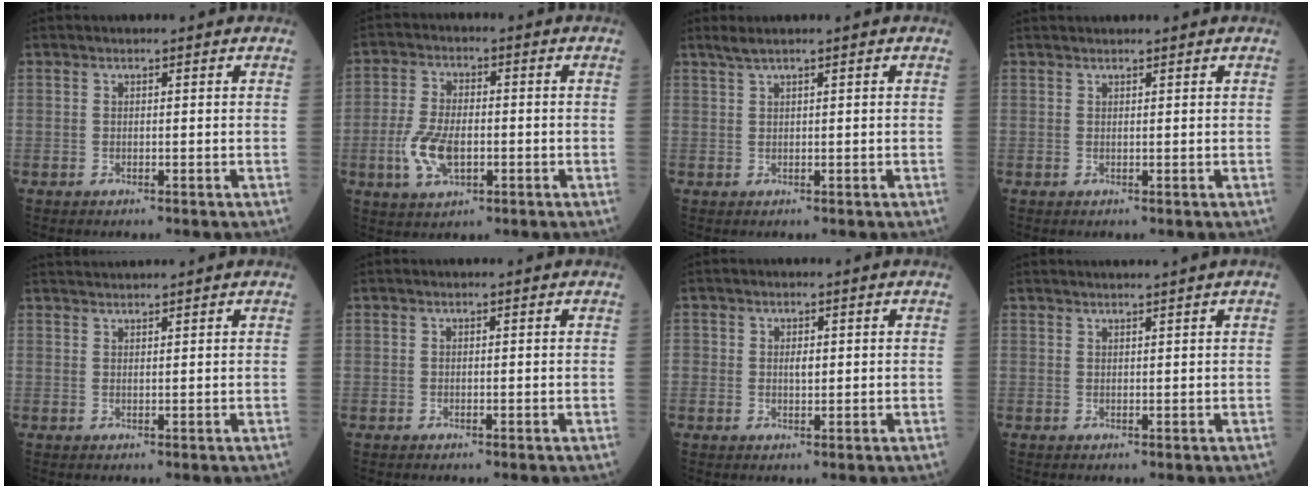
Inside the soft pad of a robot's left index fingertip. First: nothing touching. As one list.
[{"total": 7.7, "force": [-2.0, 3.8, 6.4], "torque": [-0.150, 0.001, -0.031]}, {"total": 2.3, "force": [1.9, -0.2, 1.3], "torque": [-0.027, 0.023, 0.041]}, {"total": 3.7, "force": [3.5, 0.3, 1.2], "torque": [-0.012, 0.029, 0.049]}, {"total": 3.3, "force": [3.2, -0.4, 0.8], "torque": [-0.009, 0.028, 0.061]}, {"total": 0.0}, {"total": 1.7, "force": [0.2, 1.1, 1.3], "torque": [-0.017, 0.001, 0.007]}, {"total": 2.8, "force": [2.5, -0.8, 0.9], "torque": [-0.009, 0.010, 0.041]}]